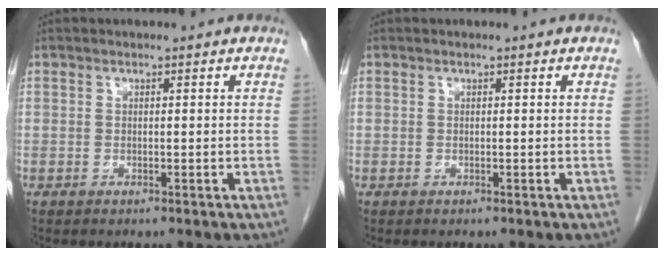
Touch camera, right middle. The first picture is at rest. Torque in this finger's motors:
{"motor_torque": [0.00, 0.00, 0.00, -0.01]}